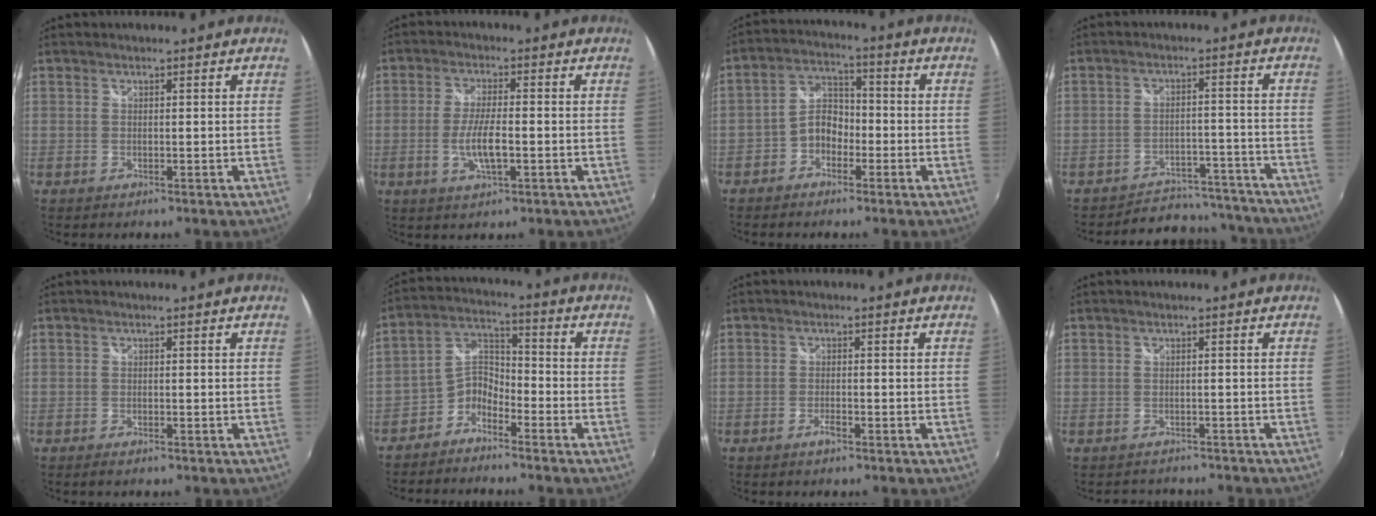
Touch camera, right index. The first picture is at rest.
{"total": 6.3, "force": [-1.6, 1.5, 5.9], "torque": [-0.119, -0.006, -0.030]}
{"total": 5.4, "force": [-2.3, 4.1, 2.8], "torque": [-0.050, 0.018, -0.041]}
{"total": 15.0, "force": [-13.8, 5.2, 2.3], "torque": [-0.051, 0.040, -0.170]}
{"total": 1.3, "force": [-1.0, 0.4, 0.7], "torque": [-0.013, -0.005, -0.019]}
{"total": 5.8, "force": [-4.1, 3.3, 2.3], "torque": [-0.056, 0.025, -0.091]}
{"total": 1.8, "force": [-1.3, 0.5, 1.2], "torque": [-0.029, -0.001, -0.025]}
{"total": 3.3, "force": [-2.8, 1.7, 0.3], "torque": [-0.006, 0.003, -0.041]}